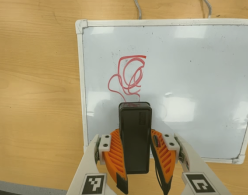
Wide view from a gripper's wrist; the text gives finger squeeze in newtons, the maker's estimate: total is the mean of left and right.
{"total": 6.1, "left": 5.2, "right": 7.0}